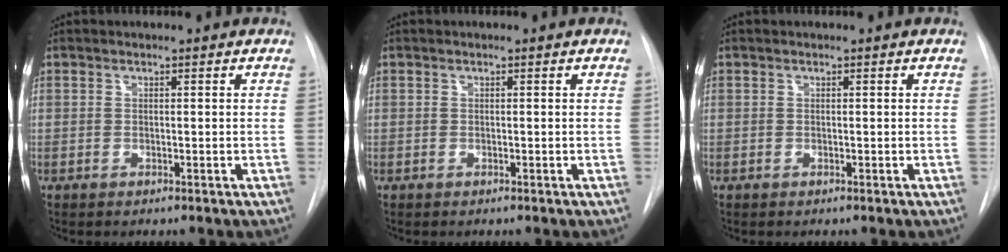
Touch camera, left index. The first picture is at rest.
{"total": 0.0}
{"total": 0.0}